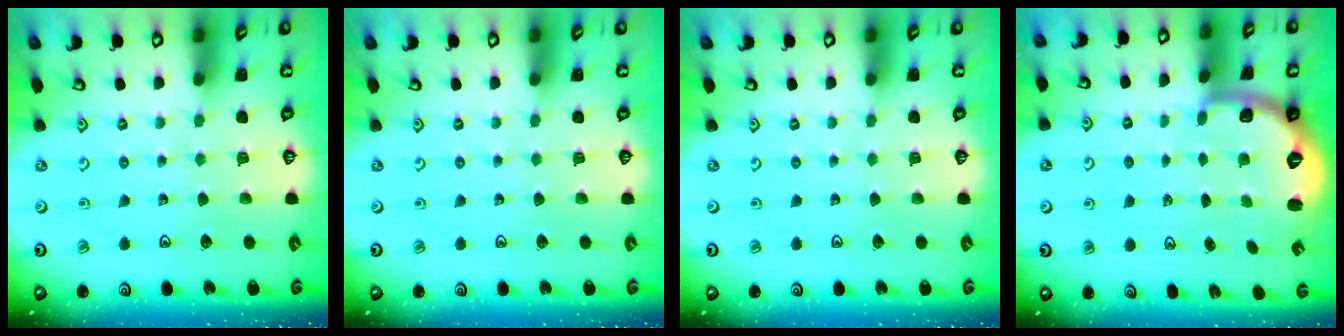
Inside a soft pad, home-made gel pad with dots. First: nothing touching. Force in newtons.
{"total": 0.0}
{"total": 0.0}
{"total": 2.8, "press": 1.9, "slide": 2.0}